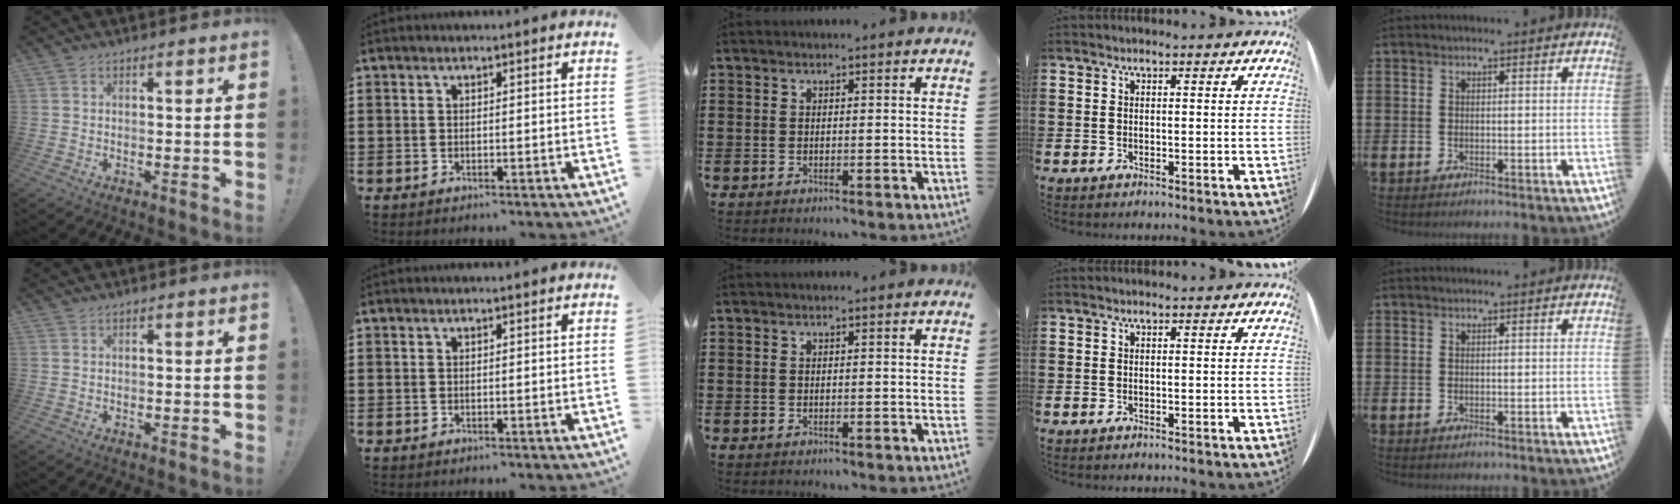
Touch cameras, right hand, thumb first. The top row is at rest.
{}